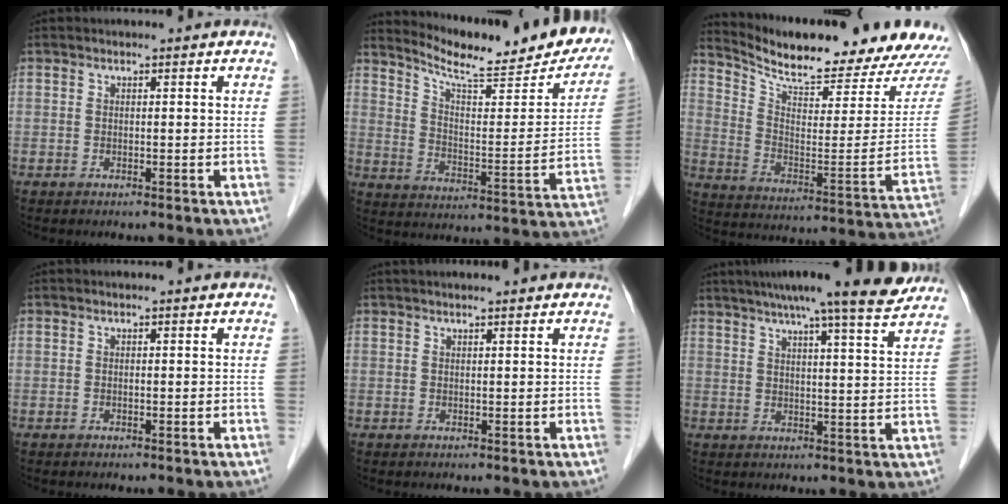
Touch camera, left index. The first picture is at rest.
{"total": 21.2, "force": [19.1, 2.7, 8.8], "torque": [-0.128, -0.048, 0.257]}
{"total": 20.4, "force": [19.2, 1.7, 6.7], "torque": [-0.118, -0.071, 0.270]}
{"total": 0.0}
{"total": 4.8, "force": [4.3, 0.3, 2.2], "torque": [-0.028, 0.031, 0.053]}
{"total": 13.8, "force": [12.0, -0.4, 6.9], "torque": [-0.106, -0.001, 0.154]}